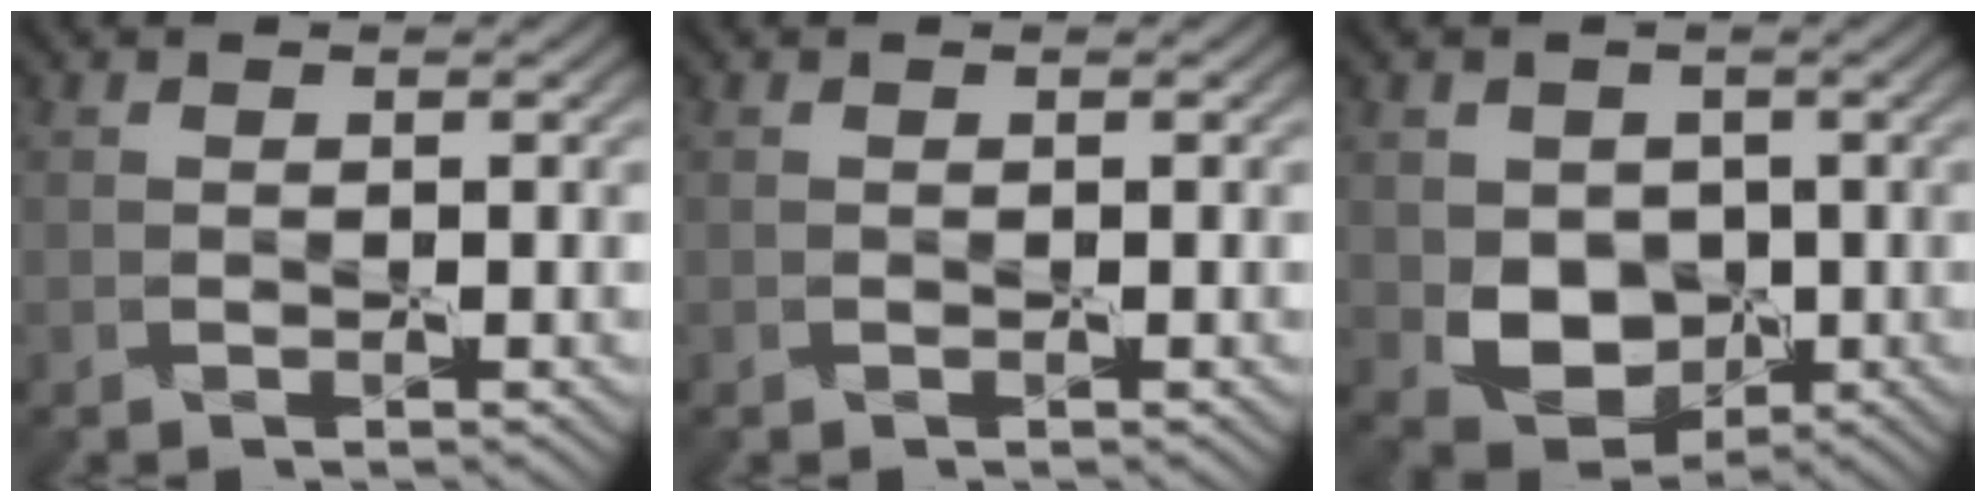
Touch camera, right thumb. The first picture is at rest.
{"total": 0.0}
{"total": 4.7, "force": [-0.1, 4.2, 2.1], "torque": [-0.045, -0.011, -0.002]}